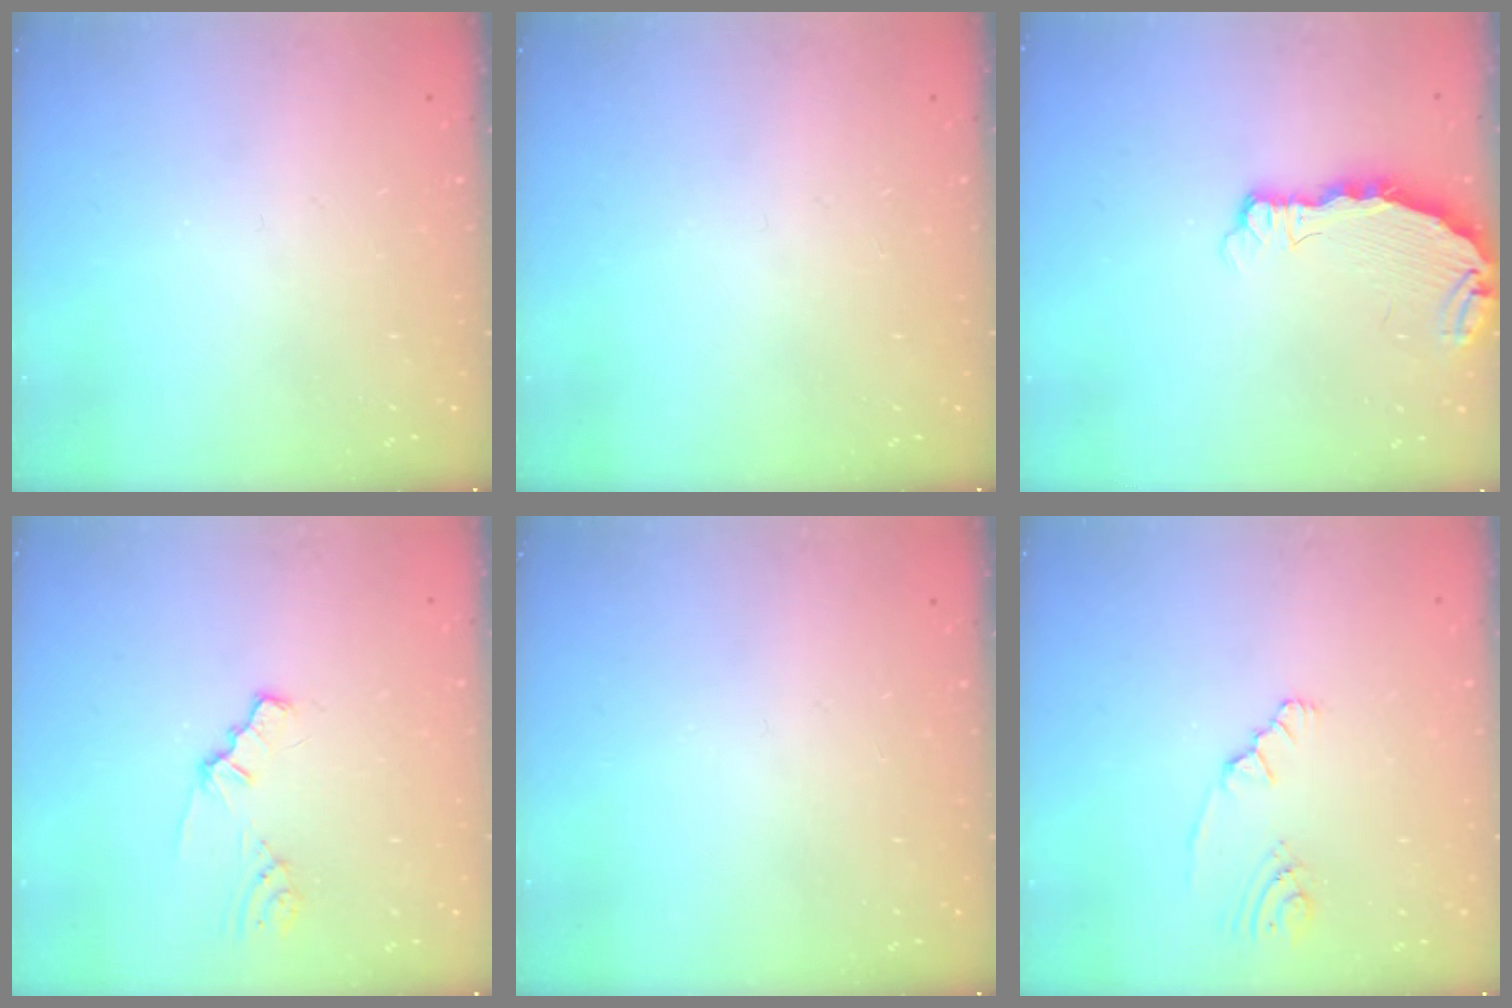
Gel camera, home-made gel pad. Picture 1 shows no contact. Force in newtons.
{"total": 0.0}
{"total": 4.4, "press": 4.4, "slide": 0.5}
{"total": 1.1, "press": 1.1, "slide": 0.2}
{"total": 0.0}
{"total": 2.5, "press": 2.3, "slide": 1.1}